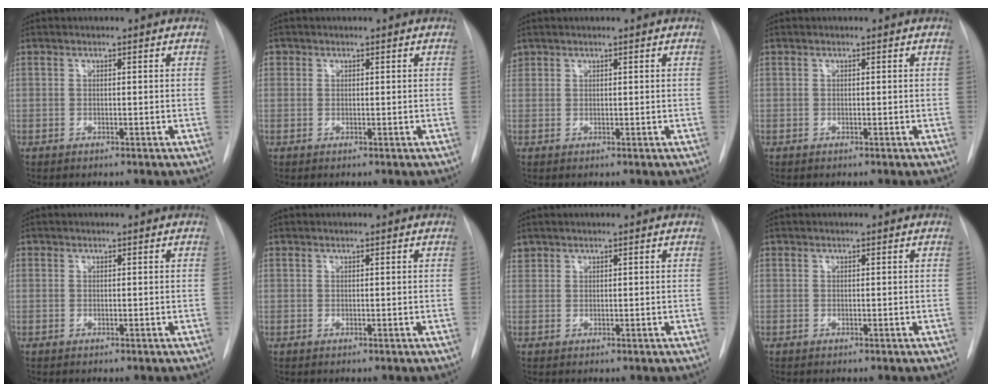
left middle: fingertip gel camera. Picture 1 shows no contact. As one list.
[{"total": 0.9, "force": [0.3, 0.8, 0.1], "torque": [0.007, 0.005, 0.003]}, {"total": 1.4, "force": [0.9, 1.0, 0.1], "torque": [0.000, 0.016, 0.018]}, {"total": 0.0}, {"total": 0.0}, {"total": 0.0}, {"total": 1.1, "force": [0.9, 0.6, -0.1], "torque": [0.005, 0.012, 0.017]}, {"total": 0.0}]